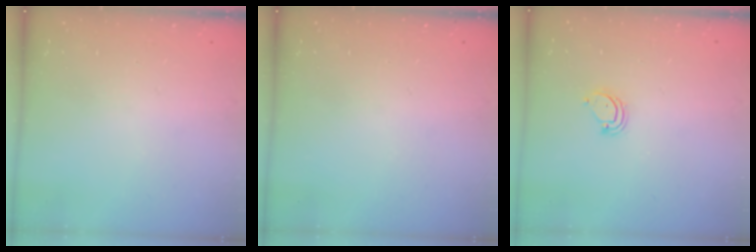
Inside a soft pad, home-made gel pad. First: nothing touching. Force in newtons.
{"total": 0.0}
{"total": 3.4, "press": 3.4, "slide": 0.4}